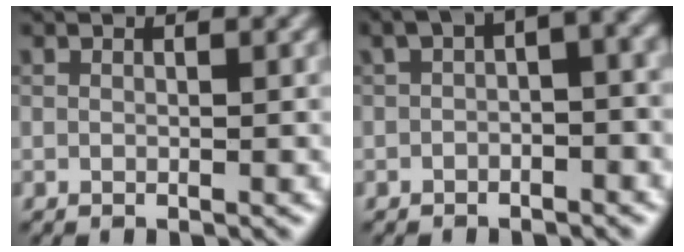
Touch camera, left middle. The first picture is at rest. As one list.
[{"total": 5.6, "force": [1.4, 2.2, 4.9], "torque": [-0.060, 0.017, 0.010]}]